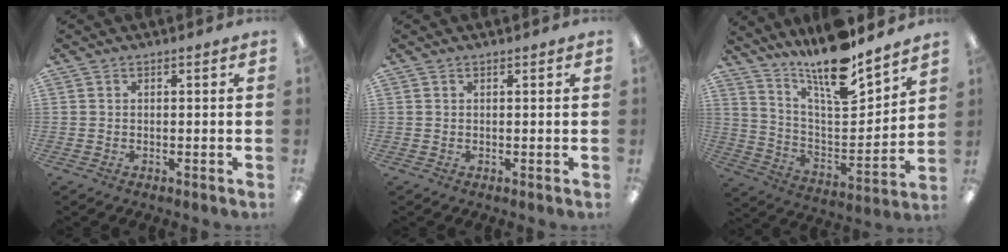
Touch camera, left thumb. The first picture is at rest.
{"total": 0.0}
{"total": 16.6, "force": [14.3, 2.8, 8.1], "torque": [-0.153, -0.112, 0.243]}